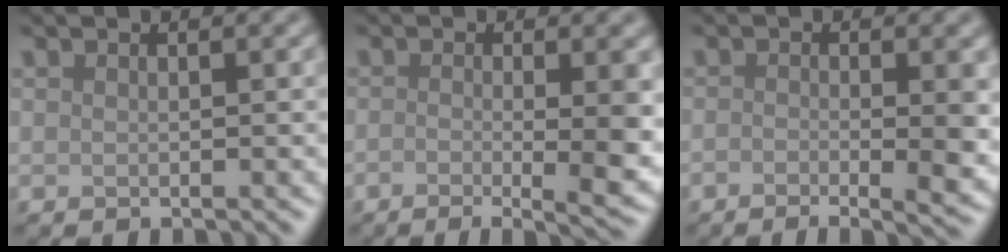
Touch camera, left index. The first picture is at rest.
{"total": 7.6, "force": [-1.6, 2.5, 7.0], "torque": [-0.083, -0.007, -0.023]}
{"total": 6.2, "force": [-1.7, 2.2, 5.5], "torque": [-0.072, -0.012, -0.020]}